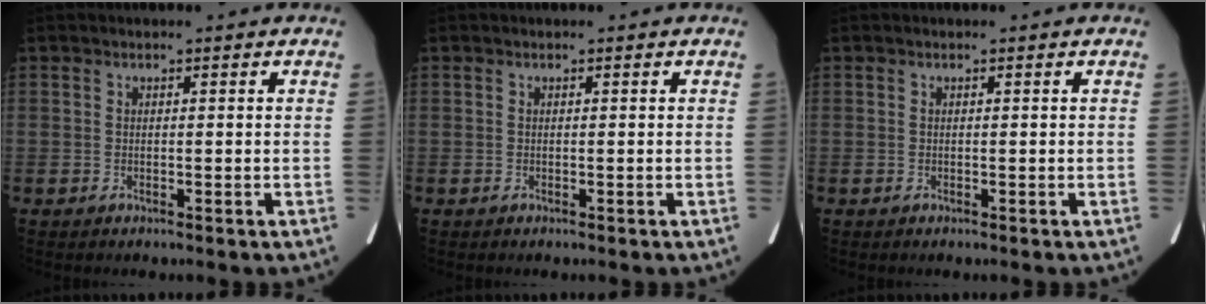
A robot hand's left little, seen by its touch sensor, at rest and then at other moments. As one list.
[{"total": 0.0}, {"total": 0.0}]